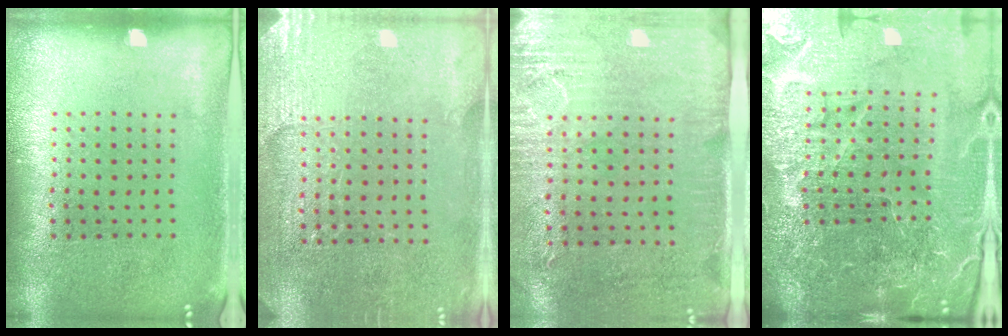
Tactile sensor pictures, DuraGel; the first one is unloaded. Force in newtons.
{"total": 2.9, "press": 2.9, "slide": 0.5}
{"total": 3.0, "press": 2.5, "slide": 1.7}
{"total": 6.5, "press": 5.8, "slide": 3.0}